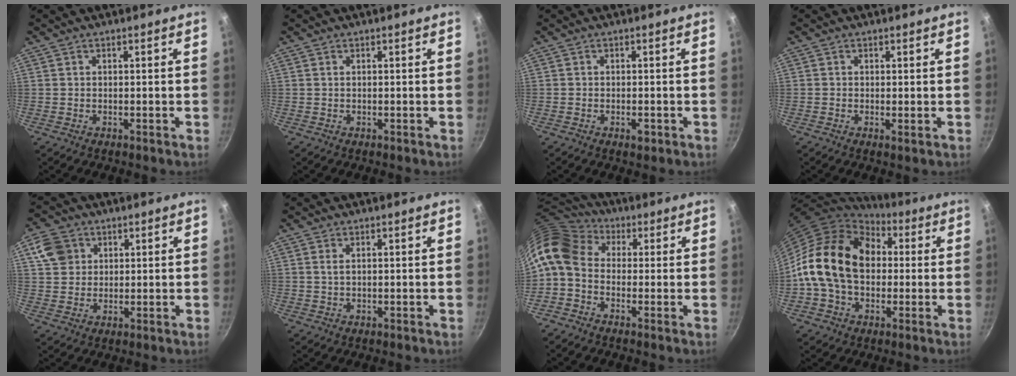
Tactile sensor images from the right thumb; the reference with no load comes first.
{"total": 0.0}
{"total": 1.8, "force": [-0.8, 0.9, 1.4], "torque": [-0.019, 0.005, -0.011]}
{"total": 0.7, "force": [0.1, 0.2, 0.6], "torque": [-0.012, -0.006, -0.001]}
{"total": 7.5, "force": [3.2, 6.2, 2.9], "torque": [-0.029, 0.005, 0.062]}
{"total": 1.0, "force": [0.3, 0.4, 0.9], "torque": [-0.019, 0.000, 0.005]}
{"total": 13.0, "force": [0.8, 9.8, 8.4], "torque": [-0.175, 0.037, -0.006]}
{"total": 19.6, "force": [1.3, 14.3, 13.3], "torque": [-0.212, 0.036, 0.013]}